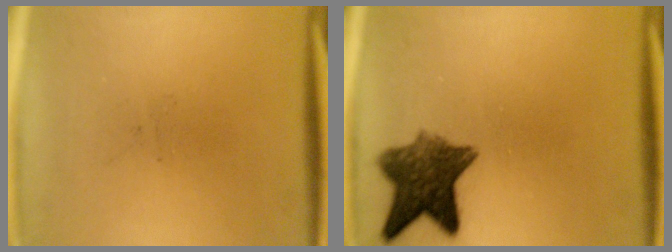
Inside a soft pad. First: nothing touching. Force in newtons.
{"total": 8.8}